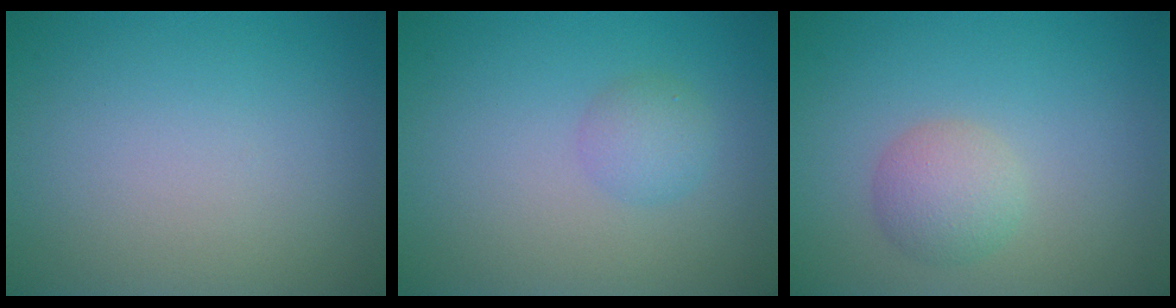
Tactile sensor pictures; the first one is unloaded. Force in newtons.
{"total": 1.8, "press": 1.8, "slide": 0.0}
{"total": 2.7, "press": 2.7, "slide": 0.2}